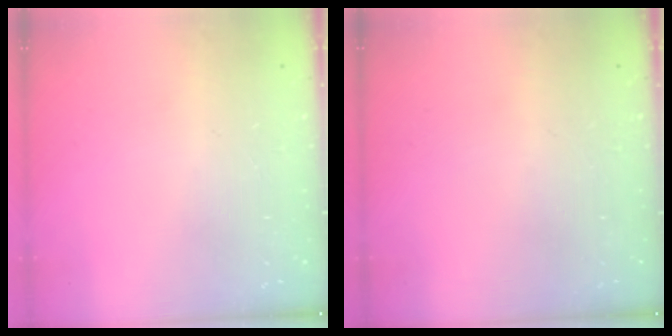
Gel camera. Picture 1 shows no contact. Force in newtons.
{"total": 0.0}